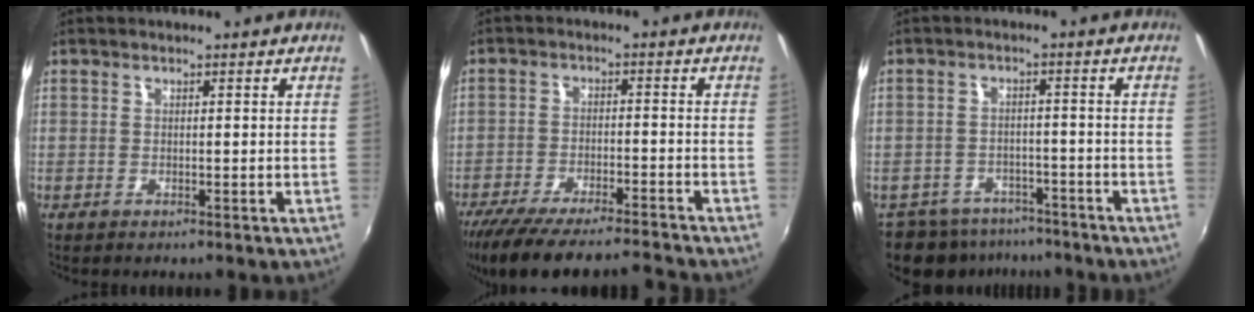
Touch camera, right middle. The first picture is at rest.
{"total": 16.5, "force": [-14.9, 1.4, 7.0], "torque": [-0.145, -0.022, -0.240]}
{"total": 12.1, "force": [-9.8, 6.2, 3.7], "torque": [-0.099, -0.005, -0.139]}